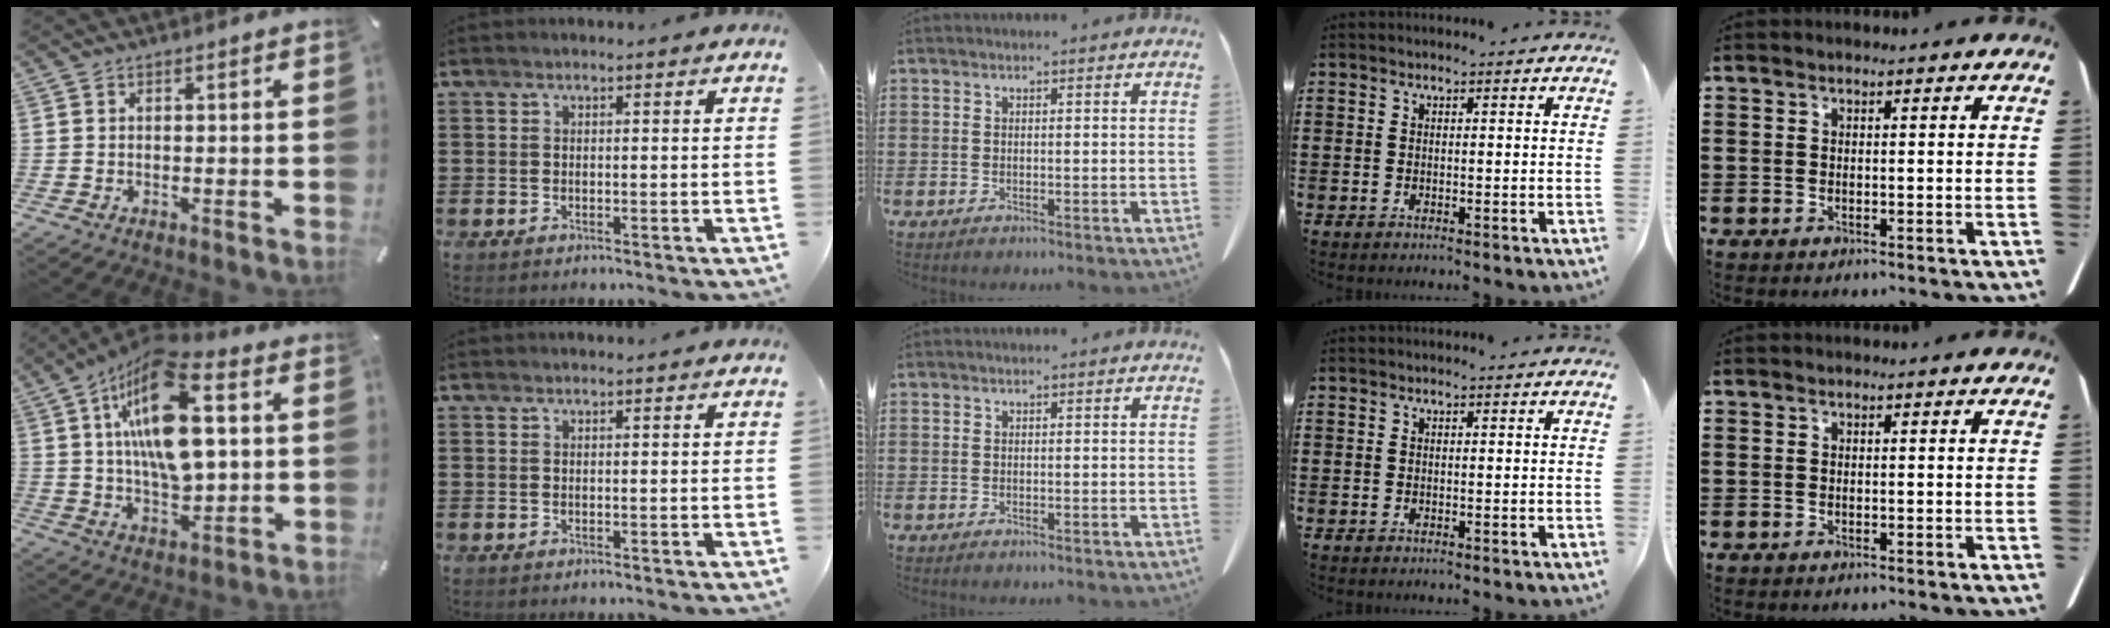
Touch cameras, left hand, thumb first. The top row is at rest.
{"thumb": {"total": 20.3, "force": [5.5, 10.5, 16.4], "torque": [-0.314, -0.004, 0.086]}, "index": {"total": 0.6, "force": [0.5, 0.0, 0.3], "torque": [-0.007, 0.000, 0.011]}}